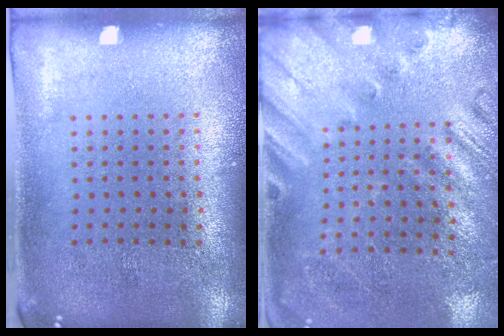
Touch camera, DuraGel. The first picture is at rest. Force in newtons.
{"total": 2.4, "press": 2.0, "slide": 1.4}